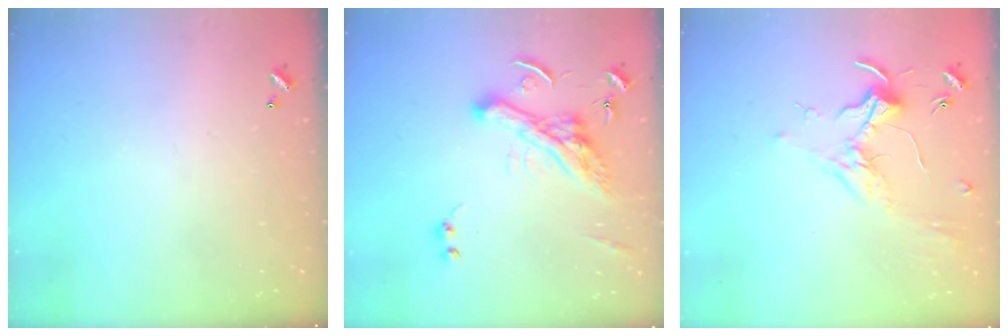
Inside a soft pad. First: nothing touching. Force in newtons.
{"total": 6.7, "press": 6.5, "slide": 1.6}
{"total": 1.7, "press": 1.5, "slide": 0.7}